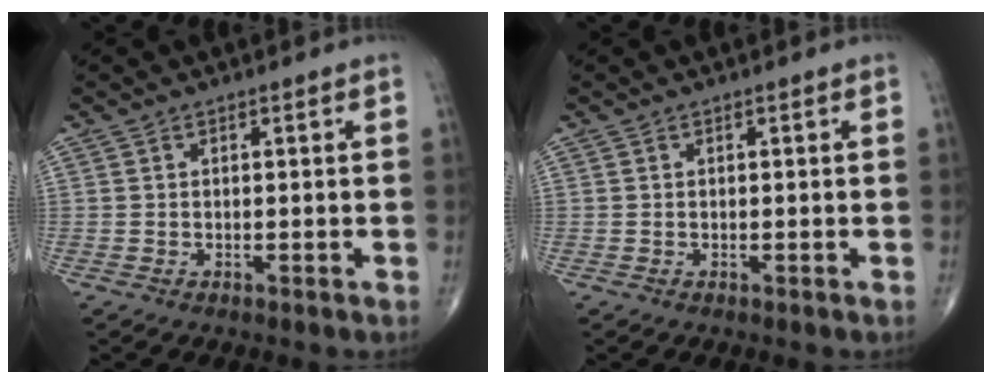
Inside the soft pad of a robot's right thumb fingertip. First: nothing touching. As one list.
[{"total": 0.0}]